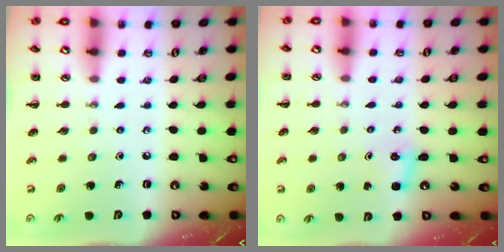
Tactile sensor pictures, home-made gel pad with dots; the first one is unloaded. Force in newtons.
{"total": 2.8, "press": 2.6, "slide": 0.9}